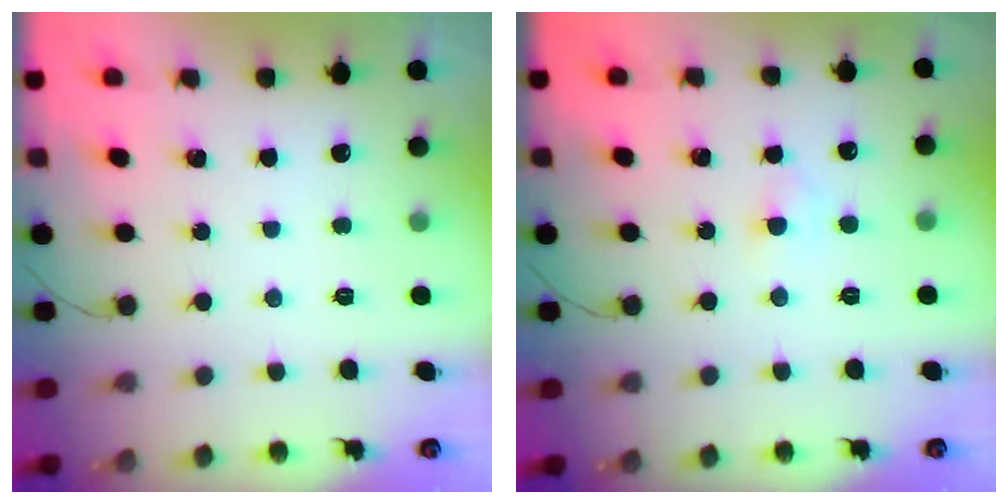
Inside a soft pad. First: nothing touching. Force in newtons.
{"total": 2.1, "press": 2.0, "slide": 0.9}